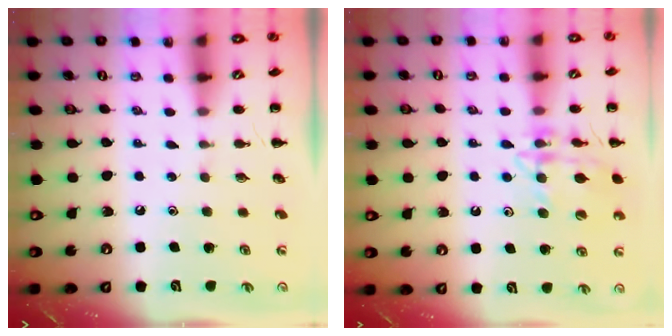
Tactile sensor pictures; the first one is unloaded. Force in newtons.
{"total": 14.2, "press": 14.2, "slide": 1.2}